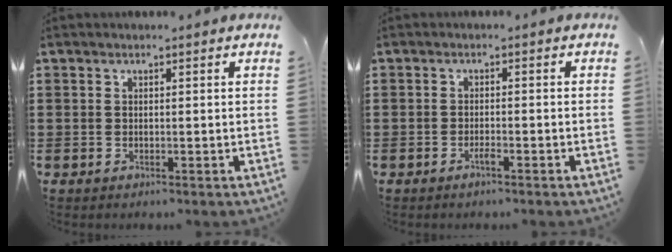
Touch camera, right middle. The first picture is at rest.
{"total": 1.4, "force": [-1.0, 0.1, 1.0], "torque": [-0.020, -0.004, -0.018]}